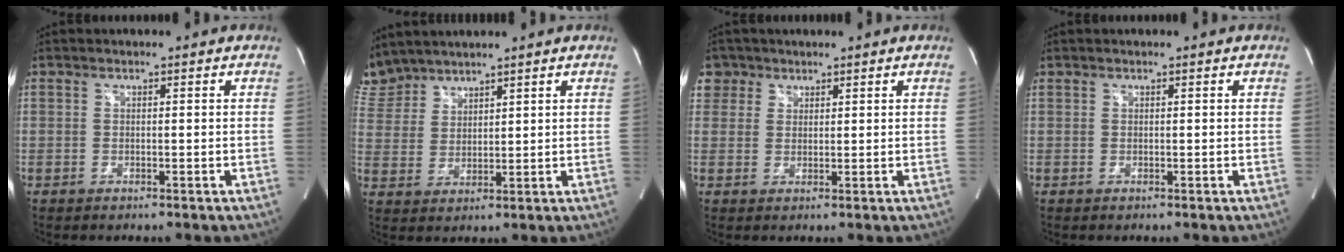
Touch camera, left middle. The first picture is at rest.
{"total": 7.2, "force": [6.9, 2.2, 0.1], "torque": [-0.016, 0.015, 0.154]}
{"total": 3.7, "force": [2.1, 3.1, -0.3], "torque": [0.010, 0.010, 0.038]}
{"total": 0.0}